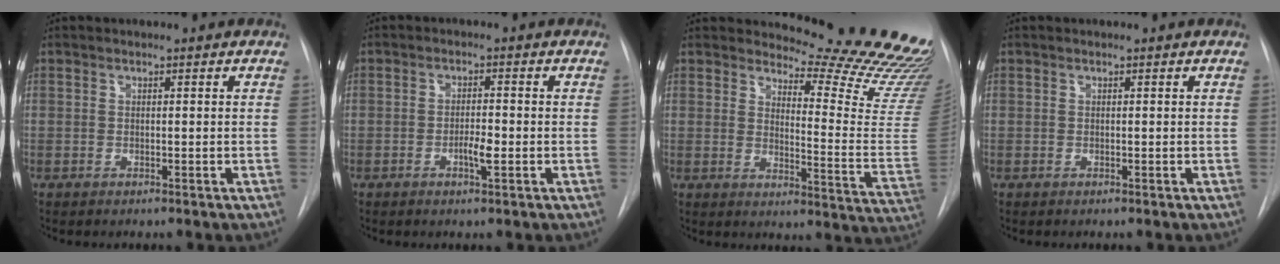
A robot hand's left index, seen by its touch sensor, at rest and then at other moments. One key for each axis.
{"total": 2.6, "fx": -0.9, "fy": 0.5, "fz": 2.4, "tx": -0.042, "ty": 0.001, "tz": -0.015}
{"total": 19.1, "fx": 18.3, "fy": 1.4, "fz": 5.6, "tx": -0.064, "ty": -0.153, "tz": 0.201}
{"total": 0.0}